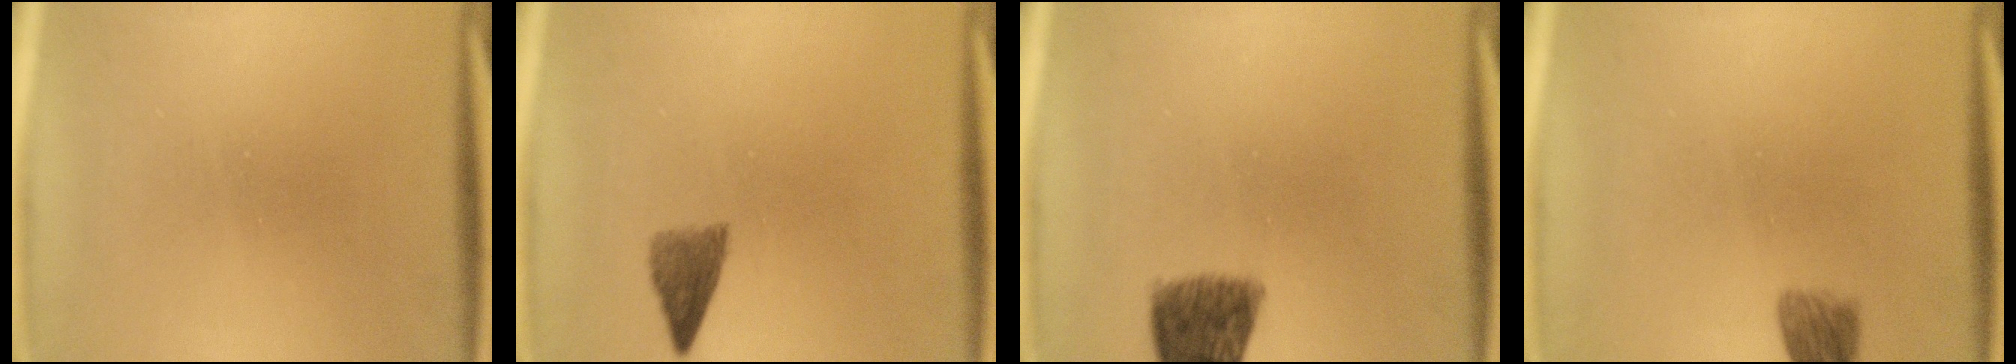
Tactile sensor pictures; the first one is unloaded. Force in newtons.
{"total": 3.0}
{"total": 8.1}
{"total": 4.7}